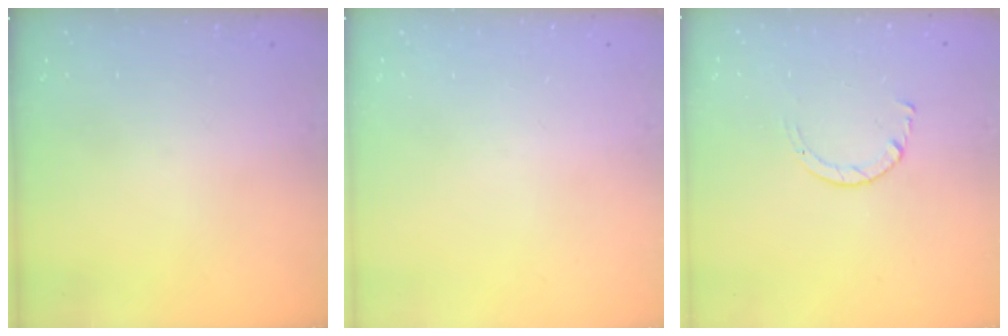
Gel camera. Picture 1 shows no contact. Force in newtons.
{"total": 0.0}
{"total": 1.7, "press": 1.7, "slide": 0.2}